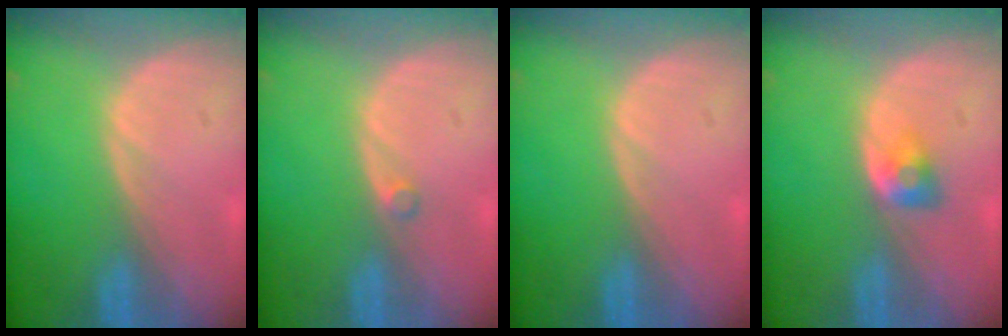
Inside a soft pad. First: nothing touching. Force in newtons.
{"total": 0.7, "press": 0.7, "slide": 0.1}
{"total": 0.0}
{"total": 2.9, "press": 2.5, "slide": 1.5}